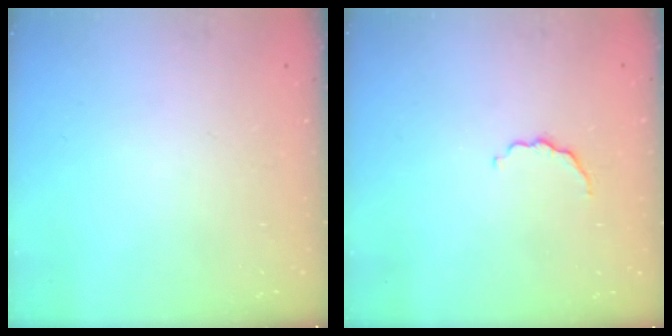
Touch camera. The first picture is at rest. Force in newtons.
{"total": 3.8, "press": 3.7, "slide": 1.0}